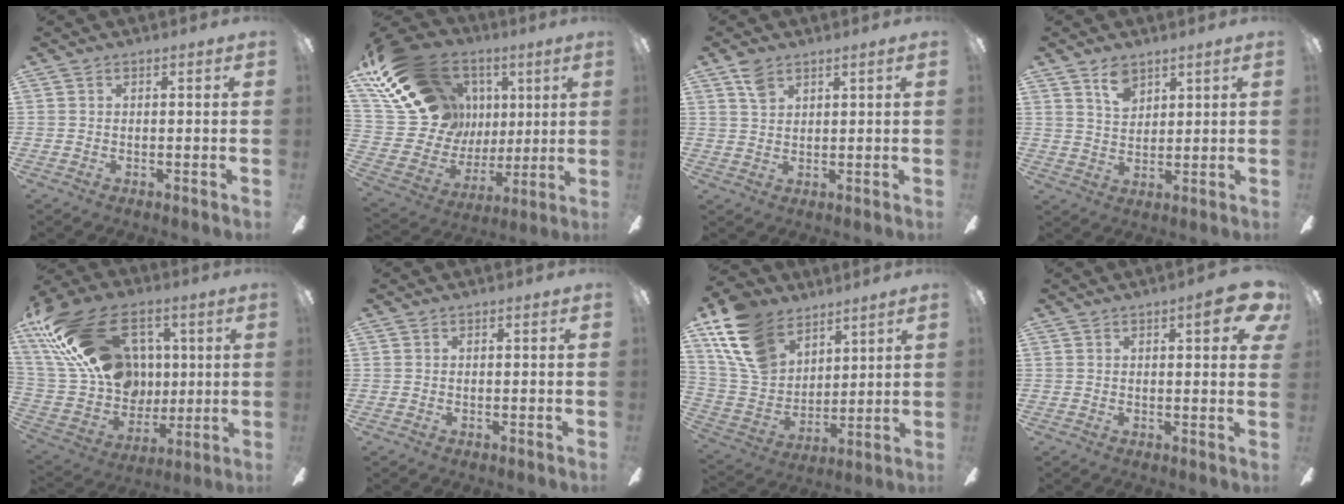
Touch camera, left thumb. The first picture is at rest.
{"total": 24.5, "force": [11.3, 18.3, 11.8], "torque": [-0.246, -0.048, 0.240]}
{"total": 3.8, "force": [2.8, 1.6, 2.0], "torque": [-0.047, -0.001, 0.054]}
{"total": 5.5, "force": [4.0, 2.8, 2.5], "torque": [-0.045, -0.012, 0.073]}
{"total": 30.2, "force": [11.5, 20.8, 18.7], "torque": [-0.374, -0.026, 0.232]}
{"total": 0.0}
{"total": 16.8, "force": [11.0, 10.4, 7.2], "torque": [-0.176, -0.042, 0.217]}
{"total": 7.3, "force": [3.0, 2.1, 6.3], "torque": [-0.072, -0.010, 0.041]}